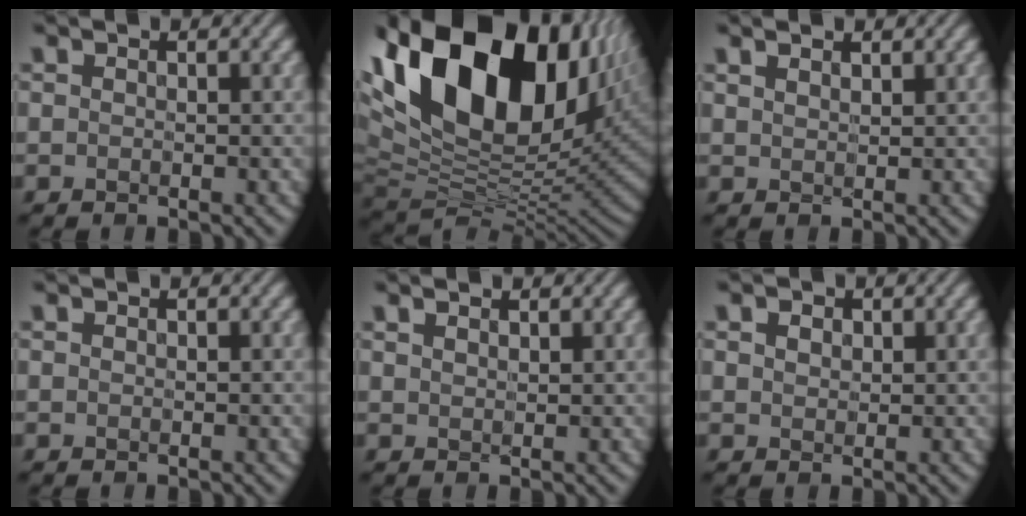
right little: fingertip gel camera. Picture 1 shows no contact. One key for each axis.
{"total": 20.0, "fx": 7.4, "fy": 12.0, "fz": 14.3, "tx": -0.299, "ty": 0.028, "tz": 0.136}
{"total": 2.1, "fx": 1.5, "fy": 0.8, "fz": 1.2, "tx": -0.015, "ty": 0.017, "tz": 0.009}
{"total": 0.0}
{"total": 1.8, "fx": 1.3, "fy": 0.7, "fz": 1.0, "tx": -0.011, "ty": 0.016, "tz": 0.006}
{"total": 1.1, "fx": 0.3, "fy": 0.9, "fz": 0.5, "tx": -0.014, "ty": 0.001, "tz": 0.010}